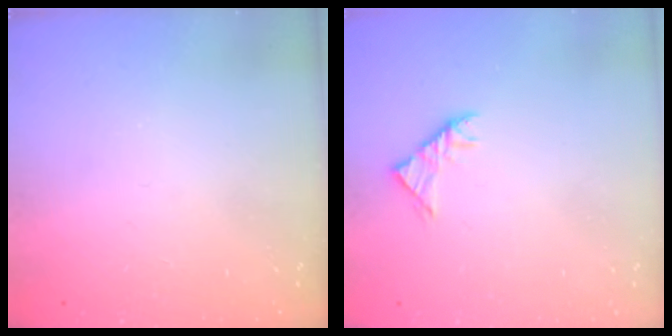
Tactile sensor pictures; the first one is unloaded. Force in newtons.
{"total": 2.9, "press": 2.8, "slide": 0.8}